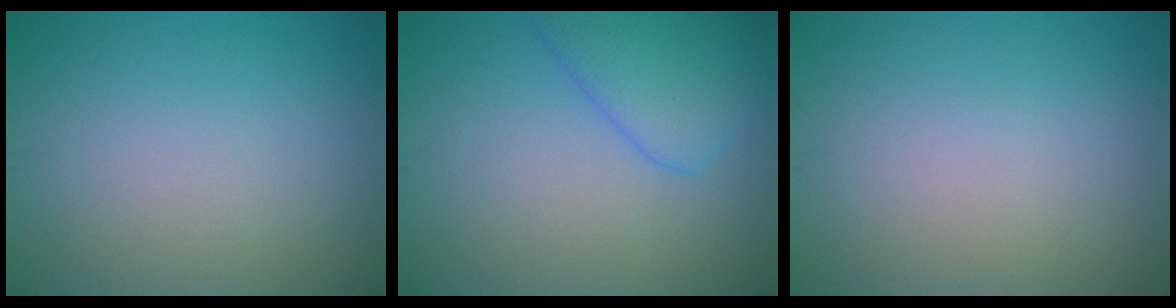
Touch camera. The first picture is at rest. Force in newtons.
{"total": 3.9, "press": 3.9, "slide": 0.3}
{"total": 0.0}